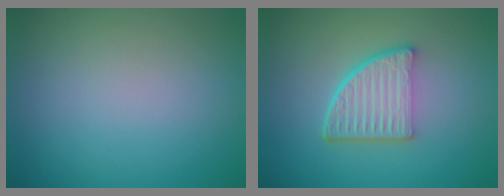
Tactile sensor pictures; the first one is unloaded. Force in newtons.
{"total": 5.4, "press": 3.8, "slide": 3.8}